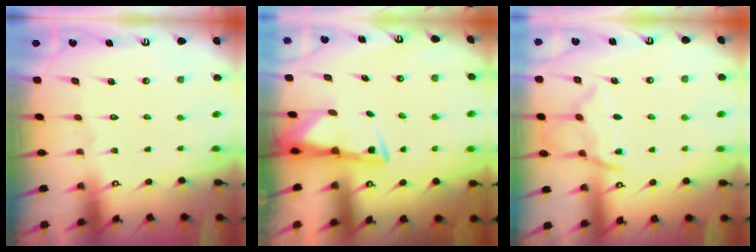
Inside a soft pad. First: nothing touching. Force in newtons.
{"total": 2.9, "press": 2.8, "slide": 0.5}
{"total": 9.9, "press": 9.9, "slide": 0.7}